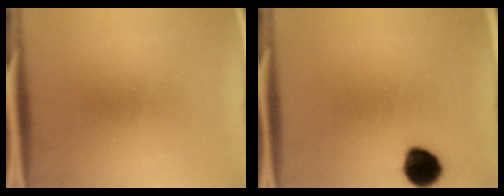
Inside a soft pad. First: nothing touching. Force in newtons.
{"total": 8.6}